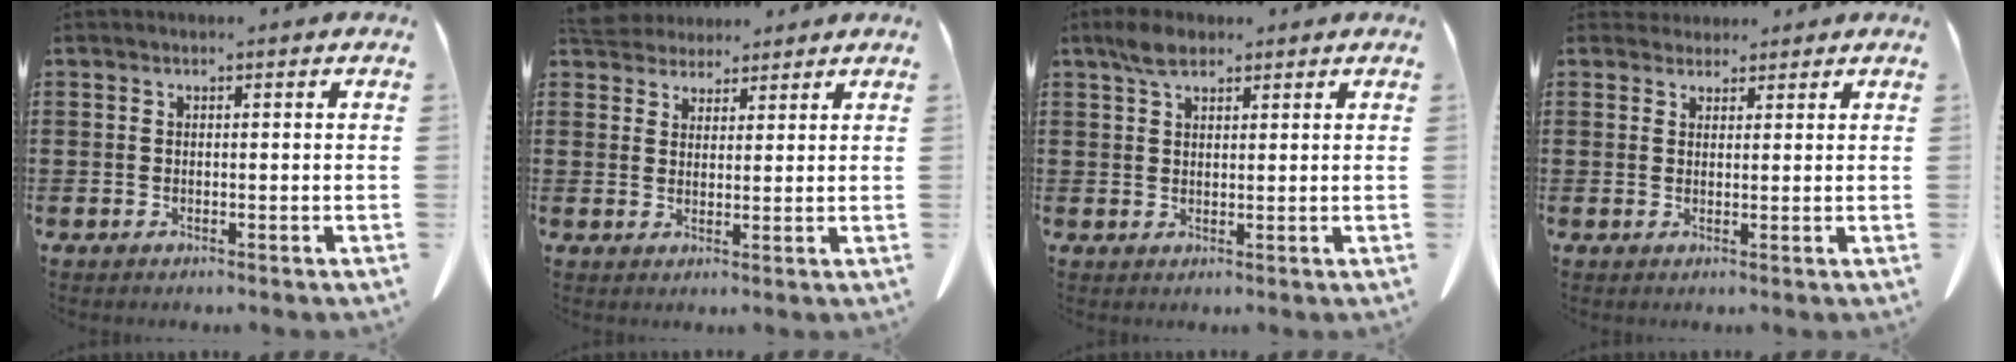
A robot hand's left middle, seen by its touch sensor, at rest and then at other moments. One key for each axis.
{"total": 4.3, "fx": 4.1, "fy": 1.3, "fz": 0.5, "tx": -0.026, "ty": -0.009, "tz": 0.078}
{"total": 3.8, "fx": 2.6, "fy": 1.5, "fz": 2.2, "tx": -0.051, "ty": 0.005, "tz": 0.049}
{"total": 2.2, "fx": 2.0, "fy": 0.9, "fz": 0.1, "tx": 0.000, "ty": -0.001, "tz": 0.039}